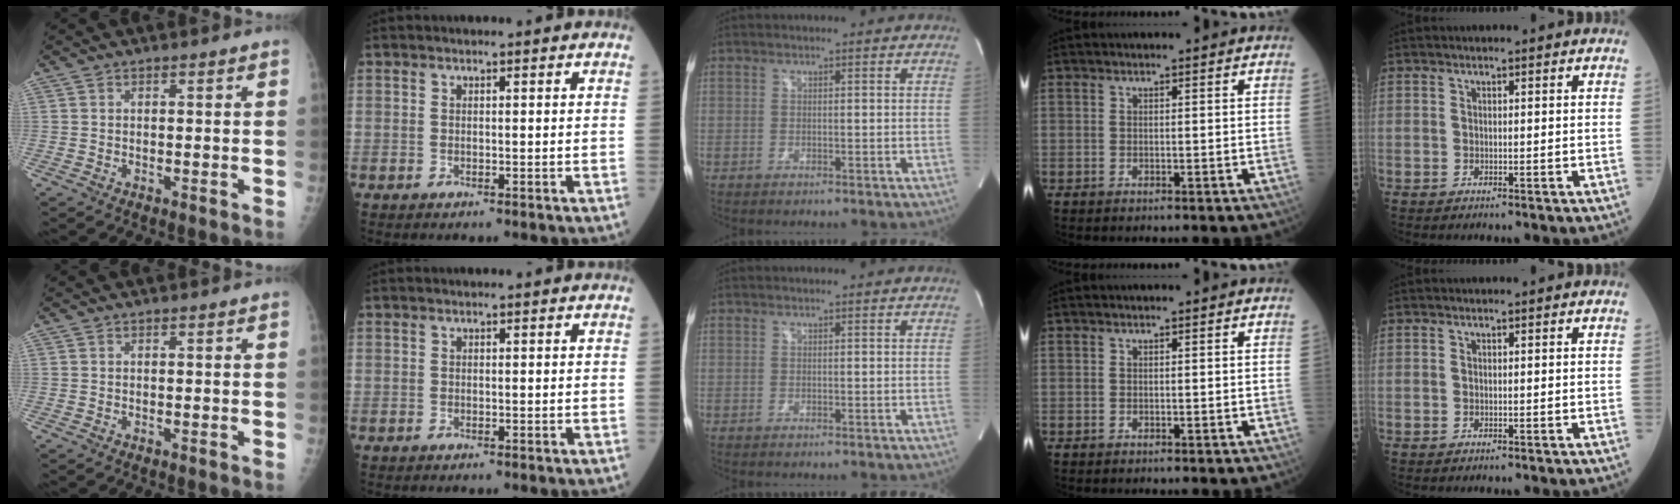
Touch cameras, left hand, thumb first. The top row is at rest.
{}